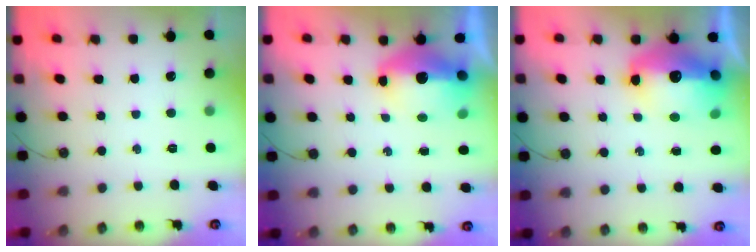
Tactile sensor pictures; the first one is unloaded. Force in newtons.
{"total": 12.2, "press": 12.1, "slide": 1.2}
{"total": 17.9, "press": 17.8, "slide": 1.8}